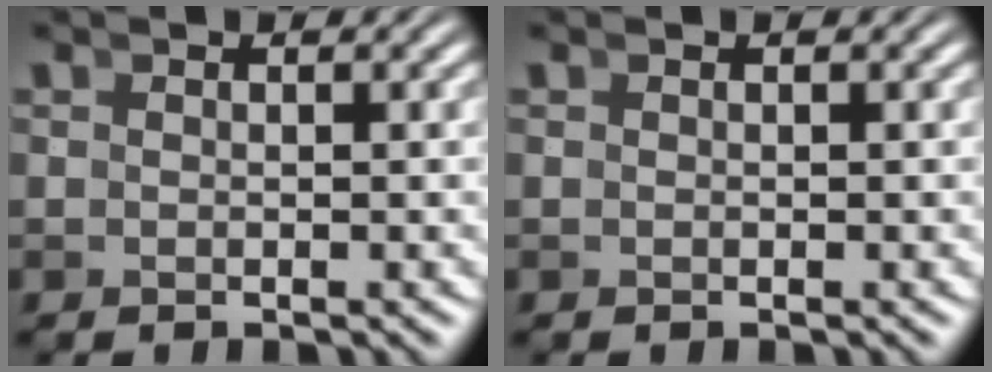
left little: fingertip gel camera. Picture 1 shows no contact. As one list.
[{"total": 0.0}]